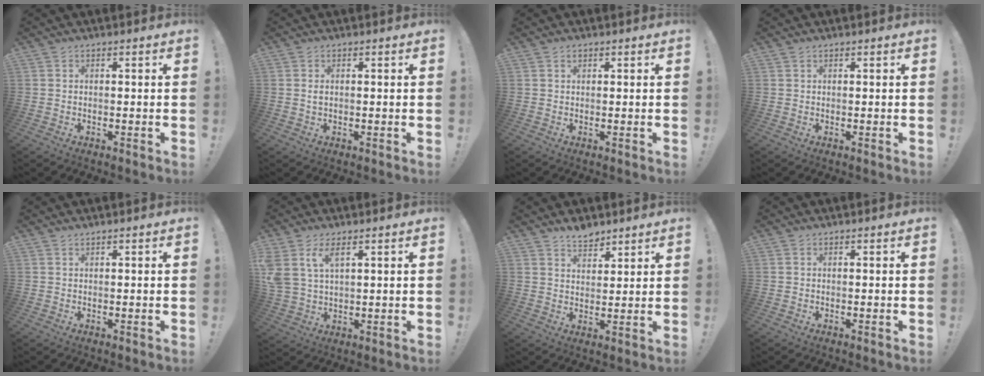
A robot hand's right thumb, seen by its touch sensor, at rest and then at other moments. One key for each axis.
{"total": 0.9, "fx": 0.1, "fy": 0.4, "fz": 0.8, "tx": -0.010, "ty": 0.001, "tz": 0.001}
{"total": 0.8, "fx": 0.5, "fy": 0.6, "fz": 0.3, "tx": -0.003, "ty": 0.000, "tz": 0.010}
{"total": 0.0}
{"total": 0.5, "fx": 0.5, "fy": -0.1, "fz": 0.2, "tx": 0.001, "ty": -0.002, "tz": 0.008}
{"total": 7.1, "fx": 3.6, "fy": 3.5, "fz": 4.9, "tx": -0.113, "ty": -0.010, "tz": 0.068}
{"total": 5.6, "fx": 4.8, "fy": 2.4, "fz": 1.3, "tx": -0.013, "ty": -0.034, "tz": 0.089}
{"total": 0.0}